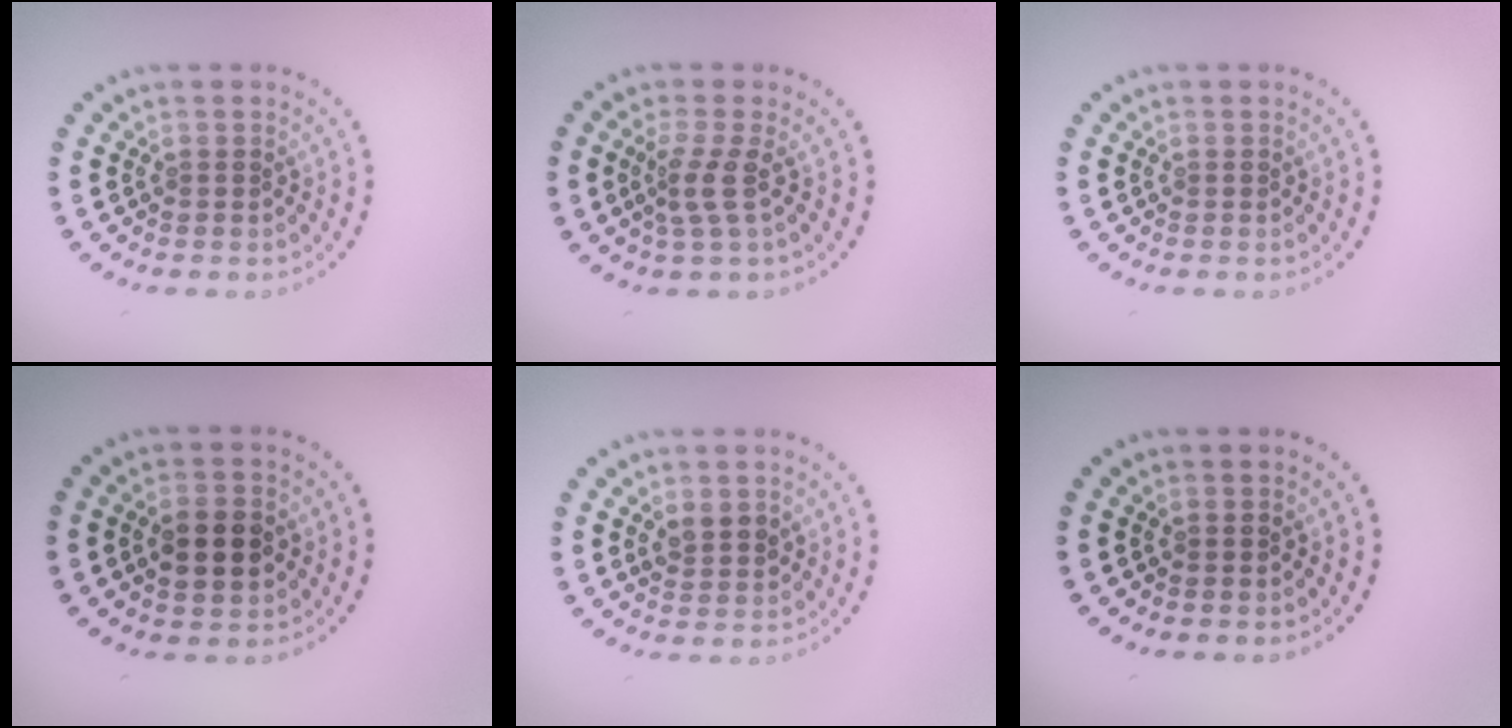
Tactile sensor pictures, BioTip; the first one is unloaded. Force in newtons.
{"total": 2.4, "press": 1.7, "slide": 1.7}
{"total": 0.0}
{"total": 3.7, "press": 3.7, "slide": 0.3}
{"total": 1.9, "press": 1.8, "slide": 0.6}
{"total": 0.0}